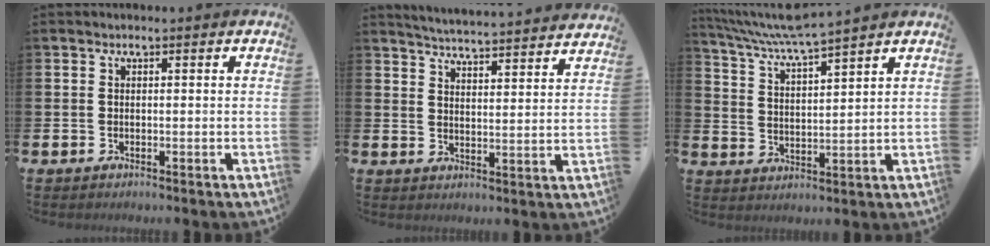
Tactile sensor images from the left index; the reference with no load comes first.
{"total": 5.2, "force": [5.2, -0.2, 0.4], "torque": [-0.021, -0.046, 0.089]}
{"total": 6.4, "force": [6.0, 0.0, 2.2], "torque": [-0.071, -0.032, 0.105]}